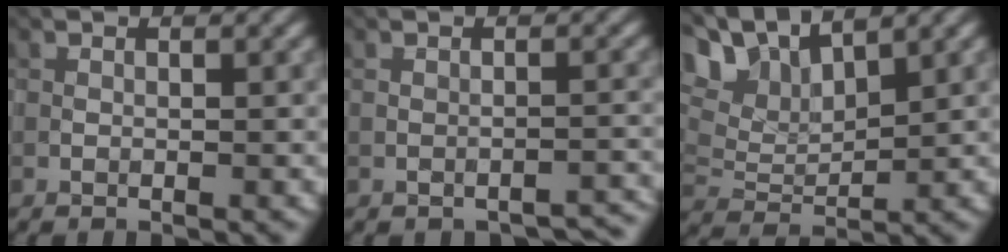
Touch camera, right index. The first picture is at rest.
{"total": 2.0, "force": [-1.9, 0.5, 0.4], "torque": [0.001, 0.005, -0.024]}
{"total": 7.0, "force": [5.5, 2.2, 3.6], "torque": [-0.086, 0.011, 0.095]}